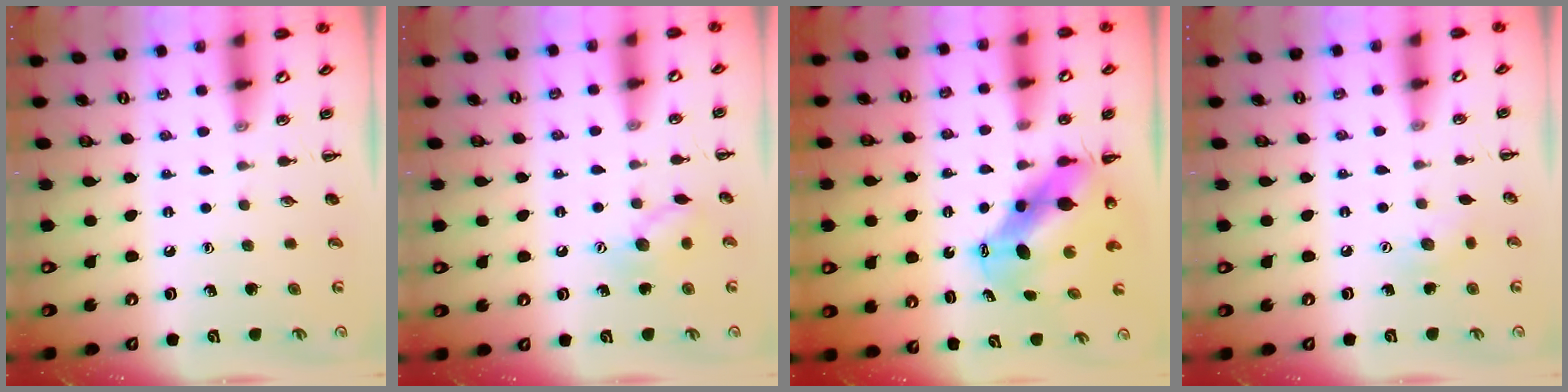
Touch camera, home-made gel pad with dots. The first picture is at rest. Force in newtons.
{"total": 8.5, "press": 8.4, "slide": 0.3}
{"total": 8.5, "press": 8.2, "slide": 1.9}
{"total": 3.9, "press": 3.7, "slide": 1.0}